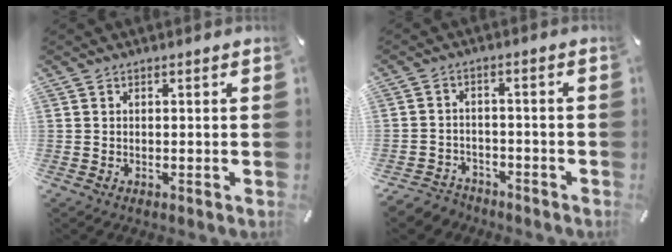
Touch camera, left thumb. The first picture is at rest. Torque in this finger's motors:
{"motor_torque": [-0.03, 0.03, 0.17, 0.16, 0.00]}